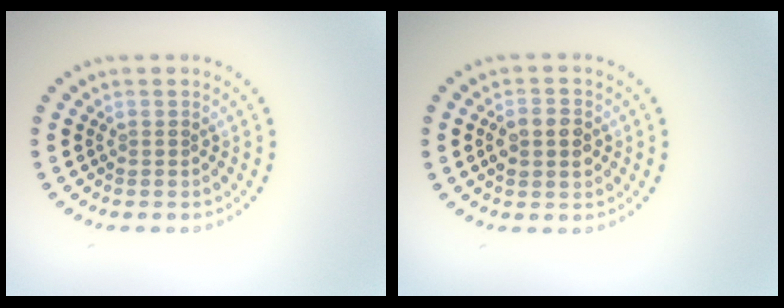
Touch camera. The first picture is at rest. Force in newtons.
{"total": 2.9, "press": 2.9, "slide": 0.0}